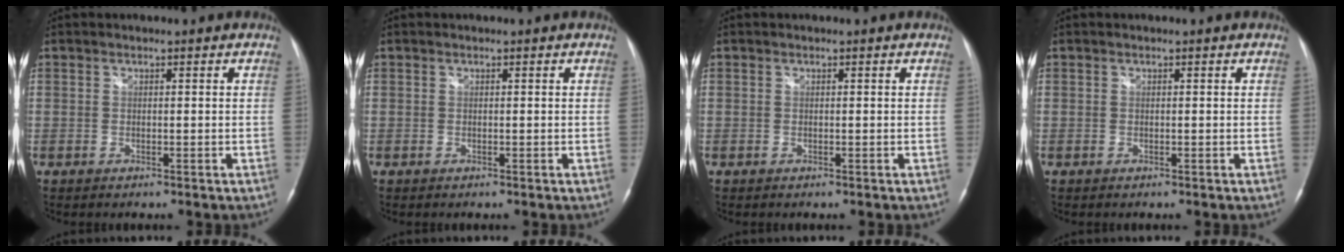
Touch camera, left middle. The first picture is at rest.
{"total": 0.0}
{"total": 0.0}
{"total": 0.0}